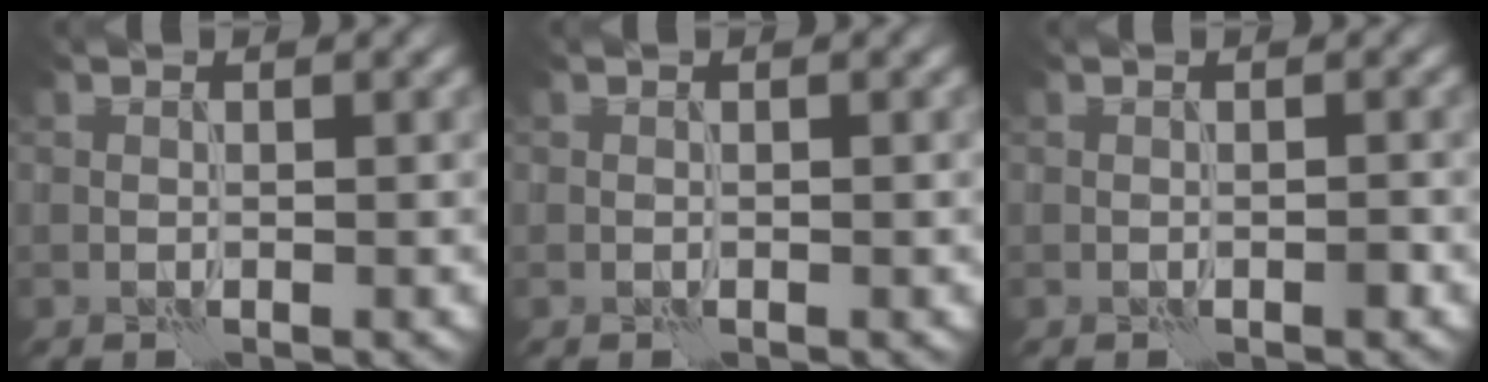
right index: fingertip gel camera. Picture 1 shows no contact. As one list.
[{"total": 0.0}, {"total": 0.6, "force": [-0.4, 0.2, 0.4], "torque": [-0.008, 0.003, -0.006]}]